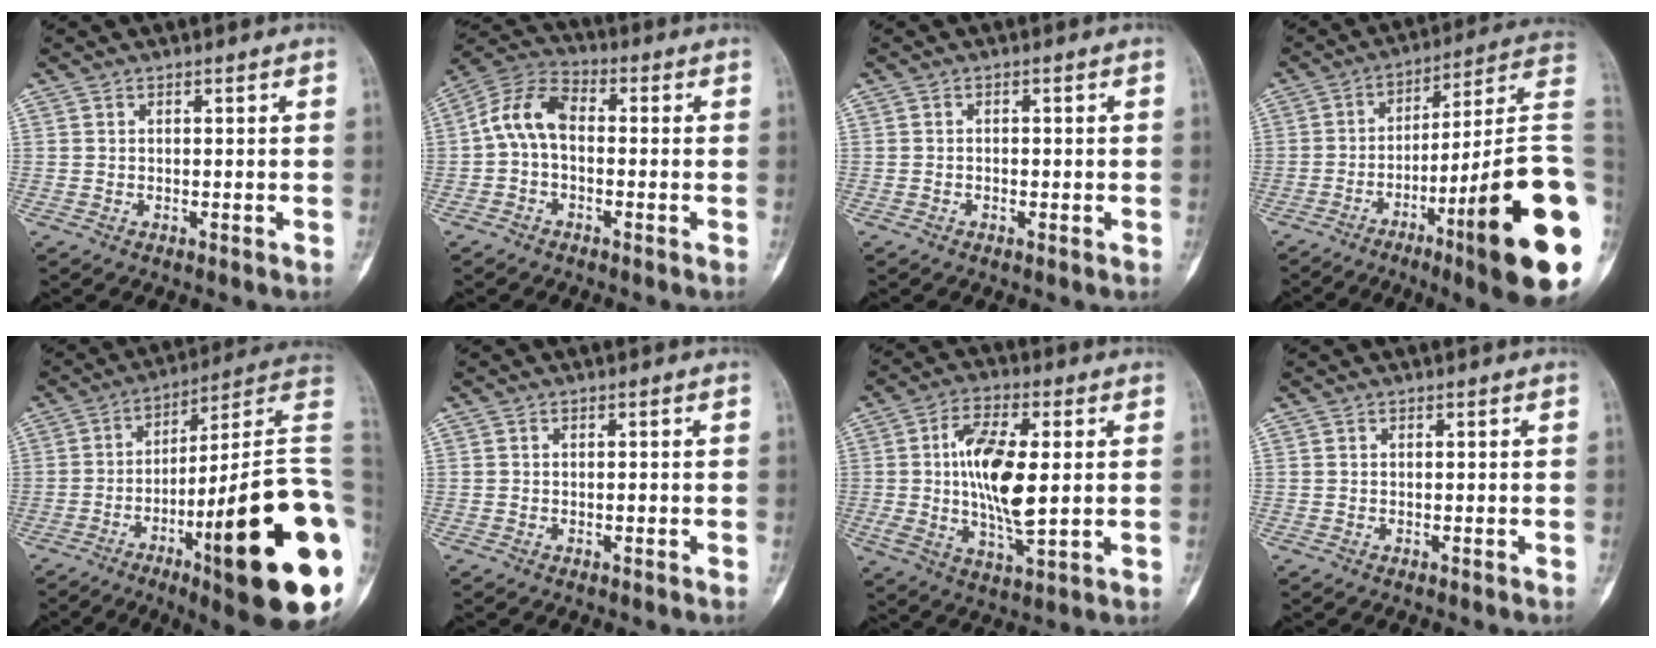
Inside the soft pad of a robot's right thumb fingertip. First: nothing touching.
{"total": 8.6, "force": [-0.5, 5.4, 6.7], "torque": [-0.124, 0.029, -0.025]}
{"total": 0.8, "force": [-0.2, 0.6, 0.5], "torque": [-0.008, 0.002, -0.005]}
{"total": 25.7, "force": [-7.6, 2.8, 24.4], "torque": [-0.298, 0.025, -0.114]}
{"total": 29.4, "force": [-8.2, 4.9, 27.8], "torque": [-0.345, 0.022, -0.125]}
{"total": 0.5, "force": [-0.1, 0.3, 0.4], "torque": [-0.006, 0.001, -0.004]}
{"total": 14.5, "force": [1.3, 5.6, 13.3], "torque": [-0.248, -0.010, 0.023]}
{"total": 0.0}